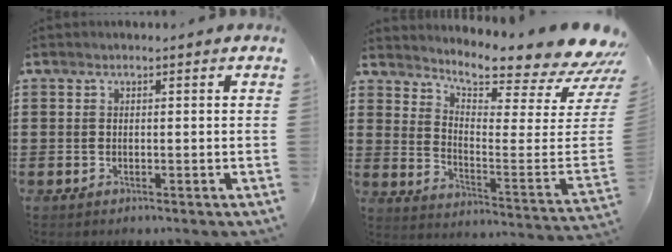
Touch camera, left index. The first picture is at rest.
{"total": 6.8, "force": [6.3, 0.0, 2.6], "torque": [-0.061, -0.073, 0.099]}